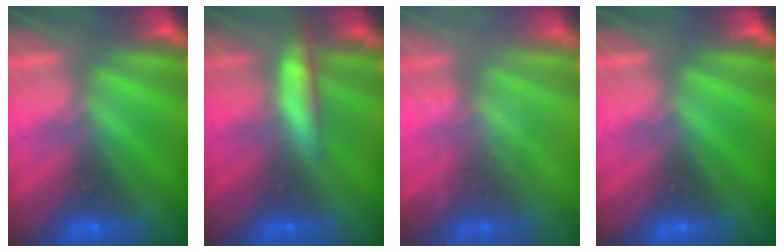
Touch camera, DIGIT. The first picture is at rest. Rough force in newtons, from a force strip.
{"total": 8.6}
{"total": 2.2}
{"total": 0.0}